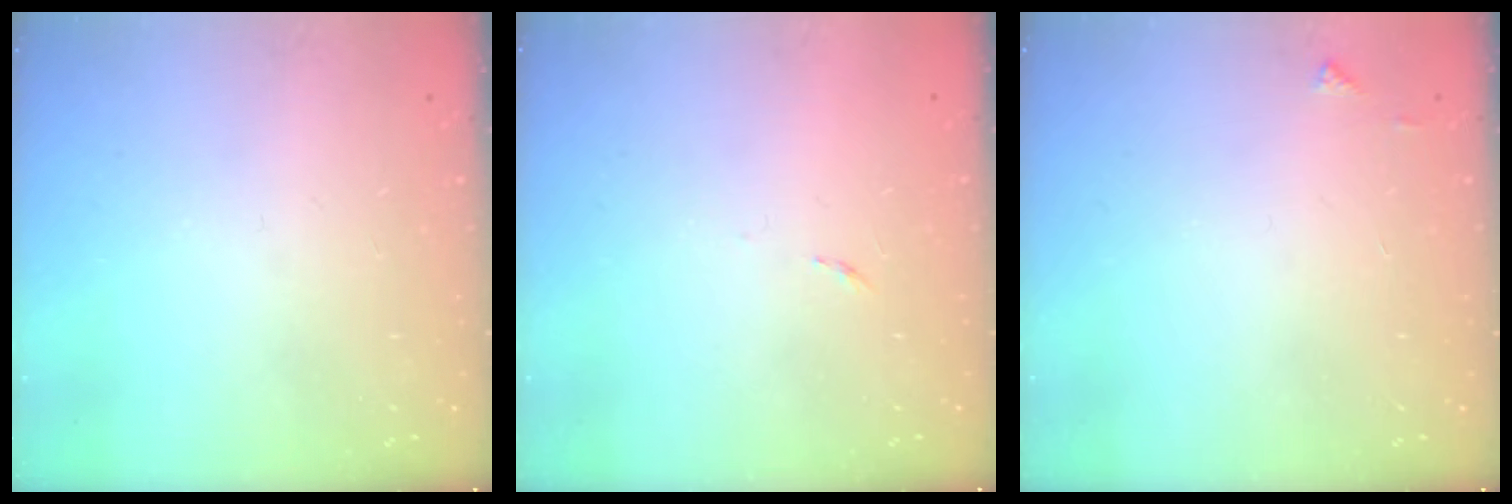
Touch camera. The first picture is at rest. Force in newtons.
{"total": 2.6, "press": 2.6, "slide": 0.4}
{"total": 3.8, "press": 3.7, "slide": 0.6}